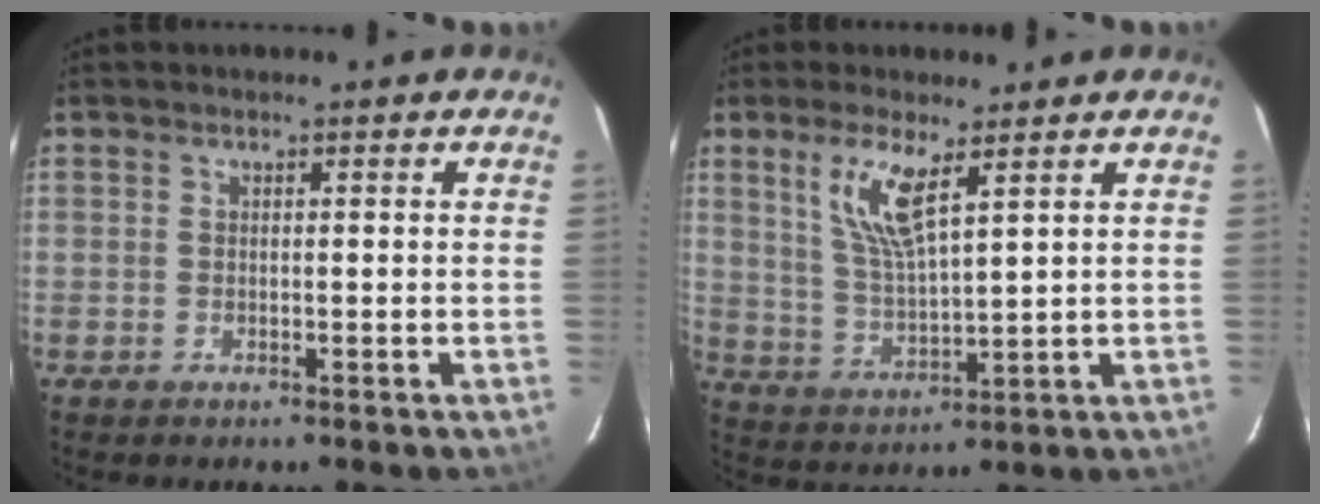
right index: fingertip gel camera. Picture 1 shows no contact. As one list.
[{"total": 8.4, "force": [4.5, 1.8, 6.8], "torque": [-0.138, -0.005, 0.096]}]